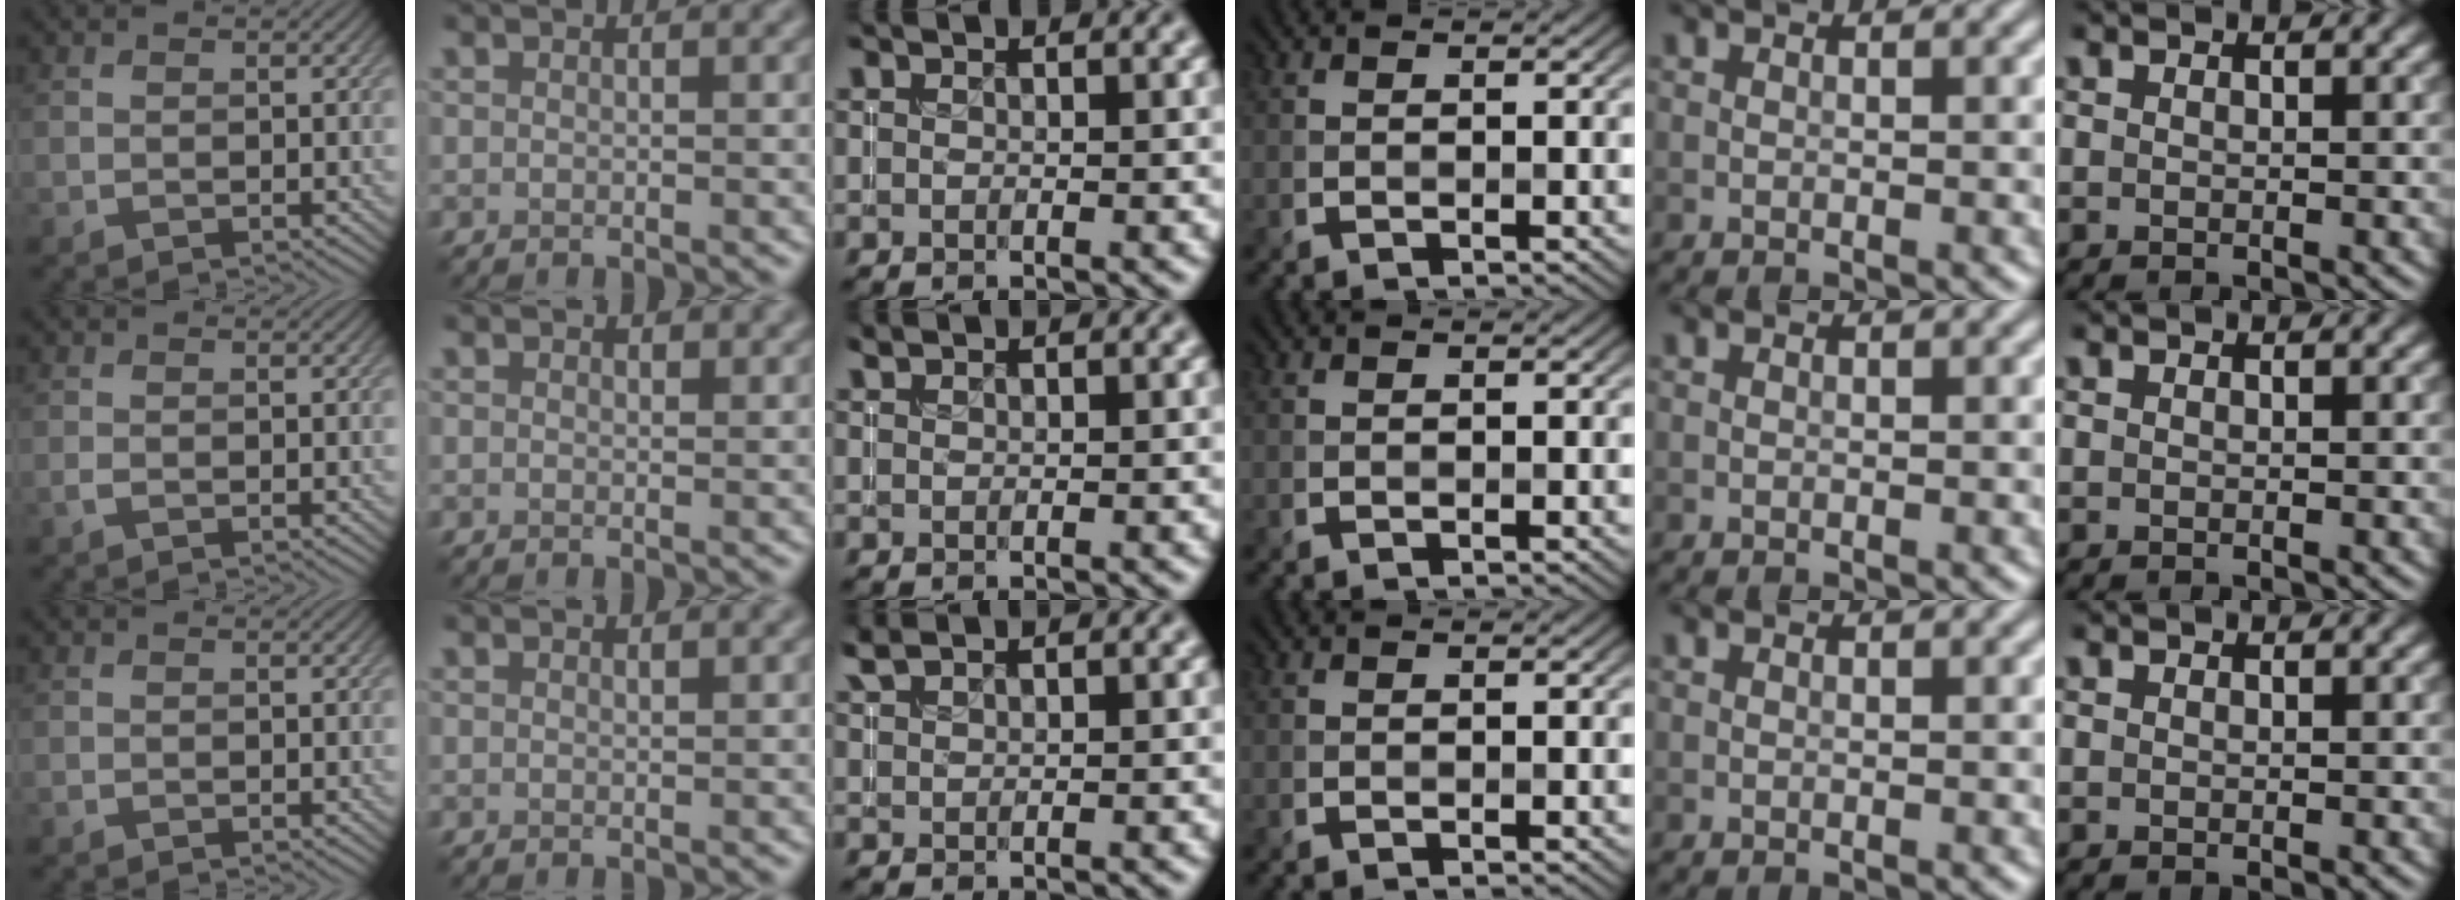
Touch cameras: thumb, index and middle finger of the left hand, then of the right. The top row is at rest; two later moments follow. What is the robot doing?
{"motion": "insert", "object": "coin"}